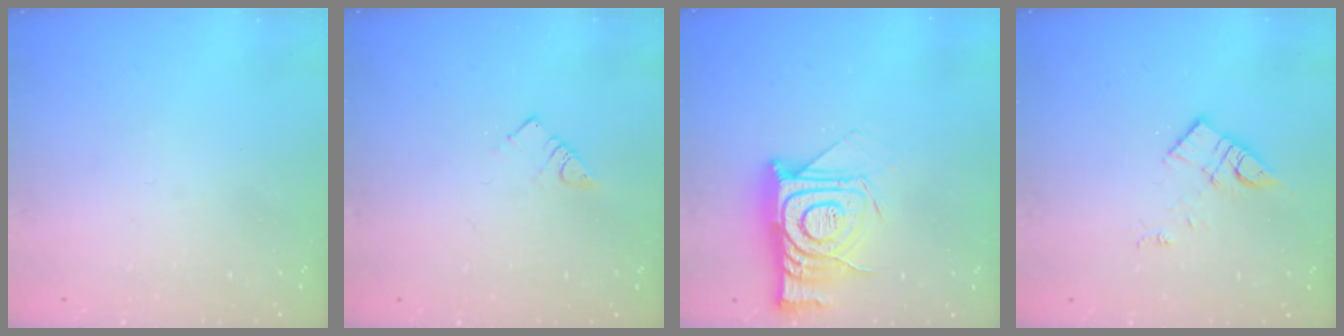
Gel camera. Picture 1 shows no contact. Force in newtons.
{"total": 2.9, "press": 2.9, "slide": 0.5}
{"total": 15.2, "press": 15.1, "slide": 1.1}
{"total": 10.4, "press": 10.4, "slide": 0.6}